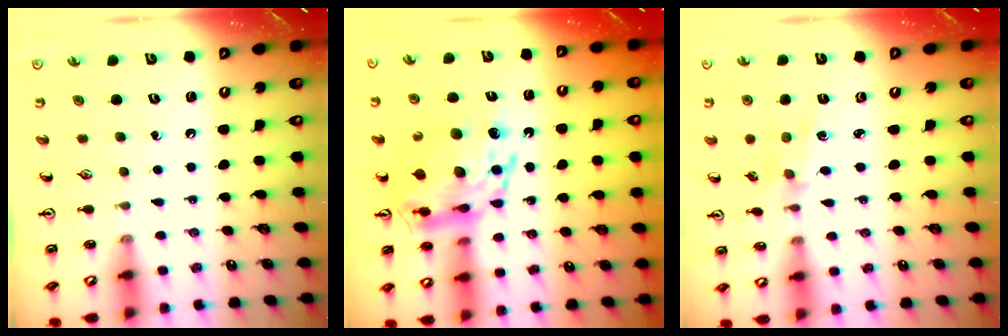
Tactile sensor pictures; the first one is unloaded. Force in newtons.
{"total": 16.2, "press": 16.1, "slide": 1.4}
{"total": 1.7, "press": 1.7, "slide": 0.3}